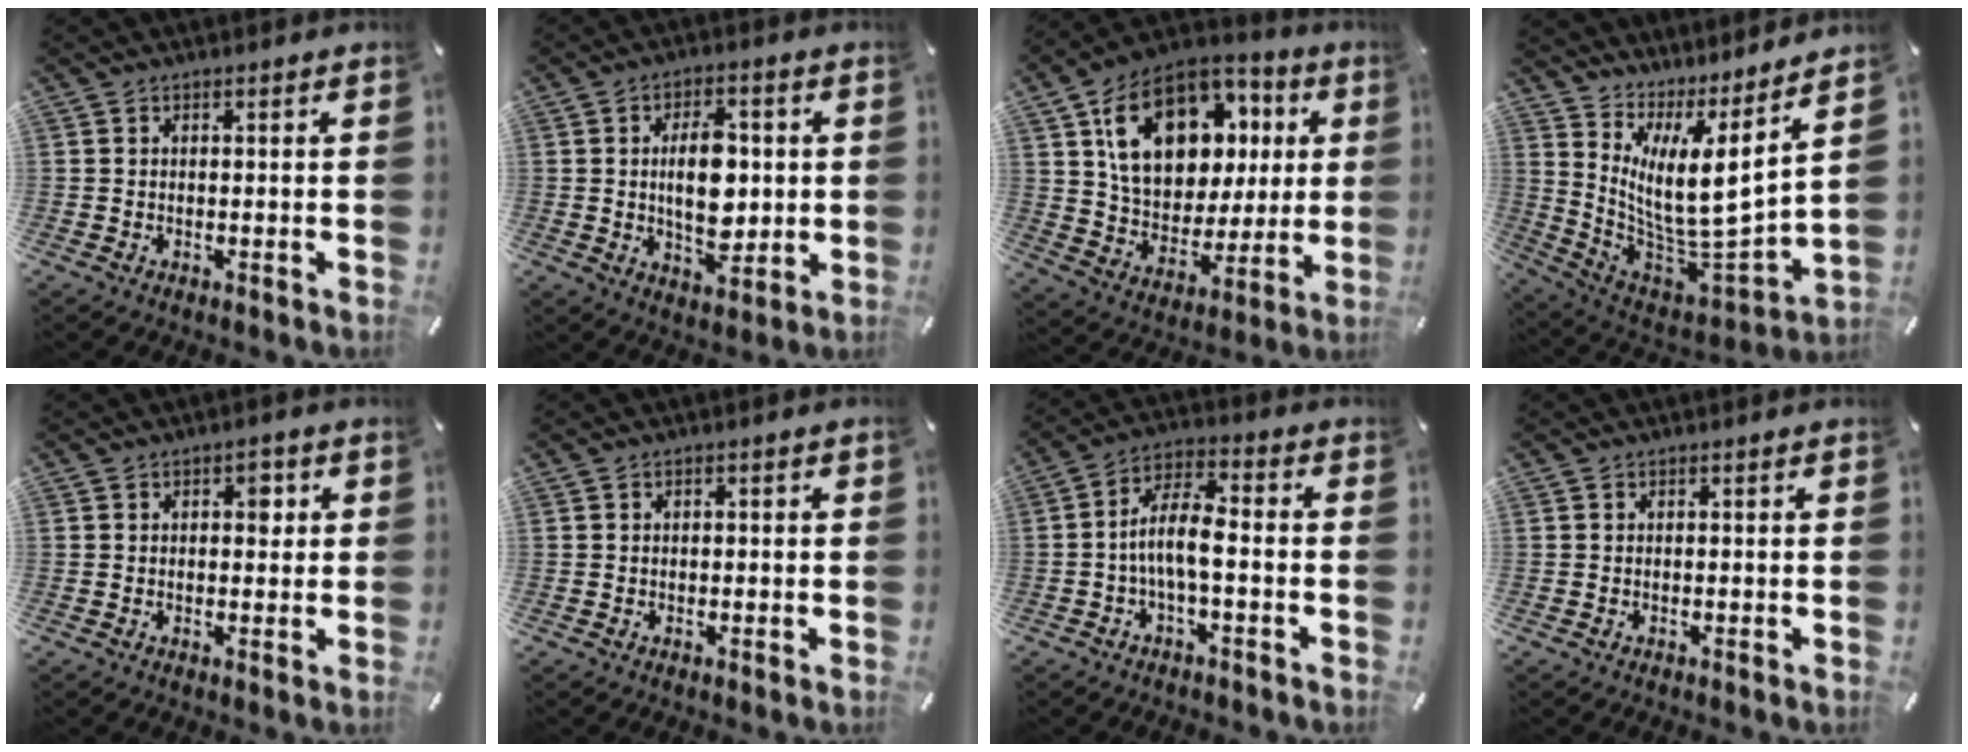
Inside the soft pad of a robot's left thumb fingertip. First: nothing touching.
{"total": 11.1, "force": [0.7, 6.5, 8.9], "torque": [-0.154, 0.001, 0.007]}
{"total": 19.8, "force": [8.2, 14.4, 10.8], "torque": [-0.179, -0.024, 0.156]}
{"total": 10.1, "force": [4.6, 2.0, 8.8], "torque": [-0.179, -0.096, 0.068]}
{"total": 3.2, "force": [0.9, 2.0, 2.3], "torque": [-0.017, -0.005, 0.007]}
{"total": 0.6, "force": [0.0, 0.4, 0.3], "torque": [-0.007, 0.003, 0.000]}
{"total": 9.3, "force": [-2.2, 3.7, 8.3], "torque": [-0.157, 0.013, -0.039]}
{"total": 0.0}